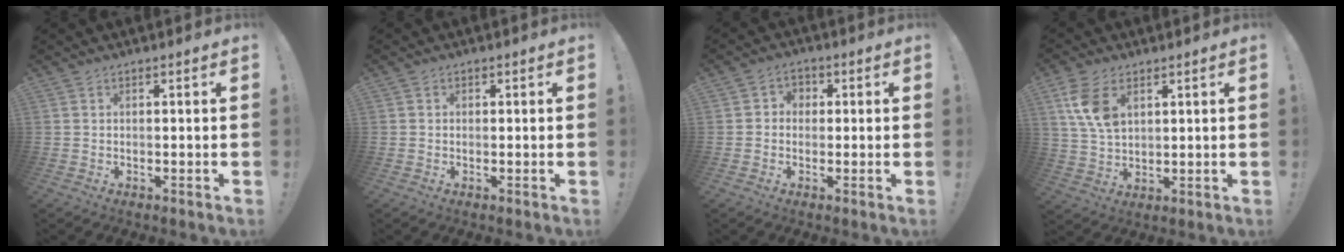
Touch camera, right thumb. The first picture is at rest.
{"total": 0.6, "force": [0.4, 0.4, 0.3], "torque": [0.003, -0.002, 0.005]}
{"total": 3.1, "force": [0.0, 2.9, 1.2], "torque": [-0.018, 0.006, 0.000]}
{"total": 10.6, "force": [4.6, 6.5, 7.0], "torque": [-0.129, -0.004, 0.090]}